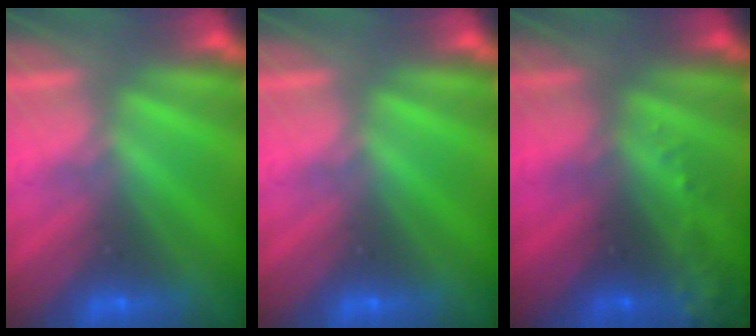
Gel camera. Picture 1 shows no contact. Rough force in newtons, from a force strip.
{"total": 0.0}
{"total": 9.3}